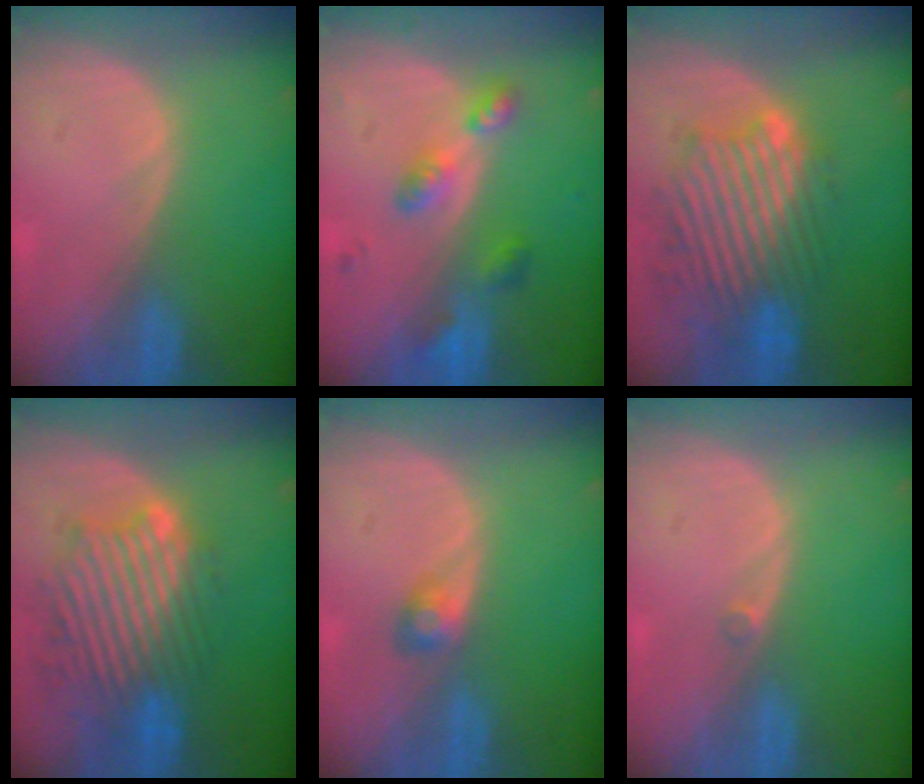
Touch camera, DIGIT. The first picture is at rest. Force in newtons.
{"total": 5.1, "press": 5.1, "slide": 0.4}
{"total": 11.0, "press": 10.2, "slide": 4.1}
{"total": 11.0, "press": 10.2, "slide": 4.1}
{"total": 2.1, "press": 2.1, "slide": 0.2}
{"total": 0.7, "press": 0.6, "slide": 0.3}